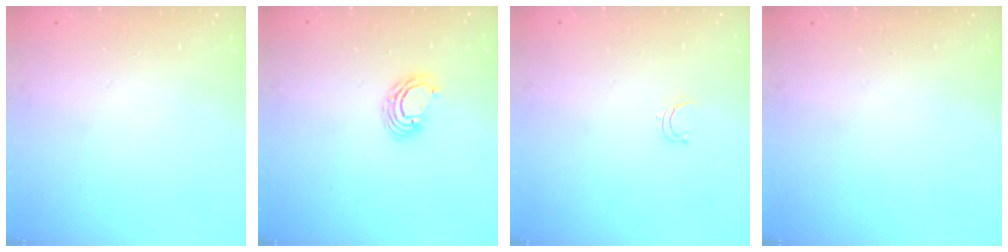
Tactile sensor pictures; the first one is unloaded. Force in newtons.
{"total": 5.2, "press": 5.2, "slide": 0.3}
{"total": 2.8, "press": 2.8, "slide": 0.2}
{"total": 0.0}